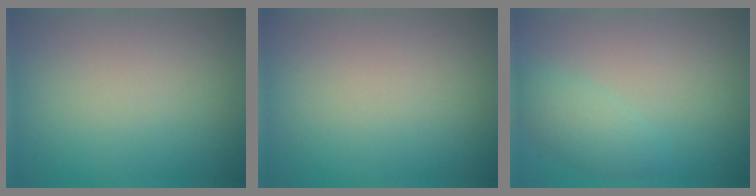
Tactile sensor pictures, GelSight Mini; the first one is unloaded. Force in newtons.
{"total": 0.0}
{"total": 2.2, "press": 2.2, "slide": 0.2}